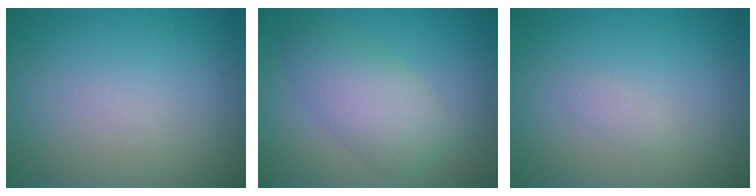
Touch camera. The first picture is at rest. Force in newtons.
{"total": 4.4, "press": 4.4, "slide": 0.1}
{"total": 0.7, "press": 0.7, "slide": 0.0}